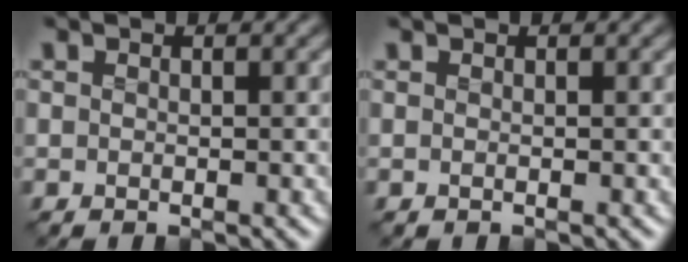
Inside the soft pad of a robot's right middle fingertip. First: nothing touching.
{"total": 0.0}